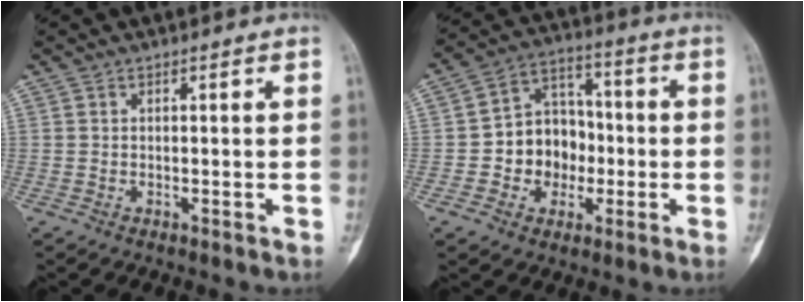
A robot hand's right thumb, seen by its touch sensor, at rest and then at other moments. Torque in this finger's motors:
{"motor_torque": [-0.33, 0.79, -0.01, -0.22, 0.10]}